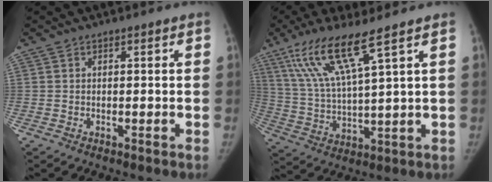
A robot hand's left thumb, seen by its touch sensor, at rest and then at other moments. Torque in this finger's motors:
{"motor_torque": [0.70, -0.39, 1.70, -1.06, 0.52]}